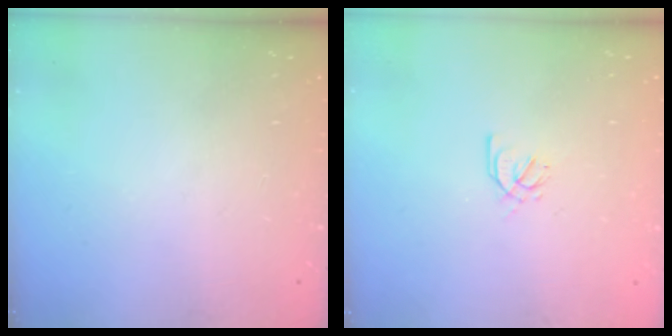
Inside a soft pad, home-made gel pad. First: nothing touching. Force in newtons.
{"total": 2.6, "press": 2.5, "slide": 0.7}